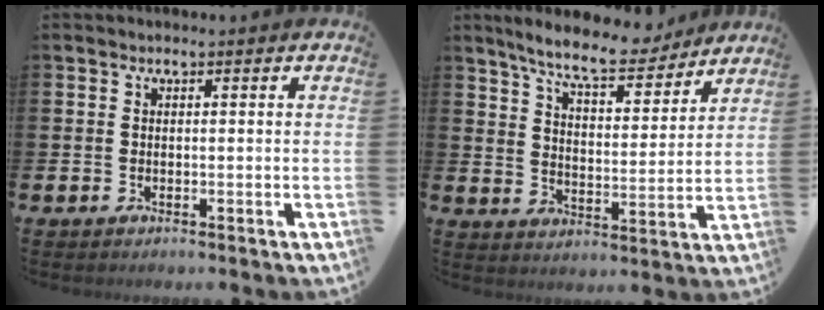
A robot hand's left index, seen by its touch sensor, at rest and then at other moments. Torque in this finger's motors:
{"motor_torque": [1.09, -1.05, 0.73, 0.21]}